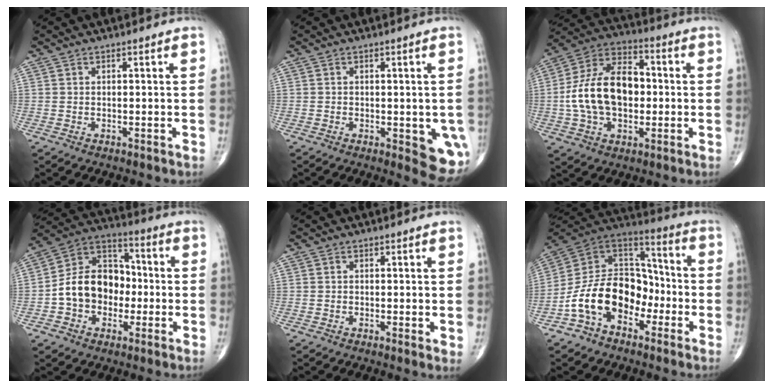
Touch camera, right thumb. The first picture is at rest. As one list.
[{"total": 7.2, "force": [-1.9, 2.9, 6.3], "torque": [-0.046, -0.010, -0.021]}, {"total": 17.5, "force": [-0.6, 11.0, 13.6], "torque": [-0.234, 0.033, -0.014]}, {"total": 14.3, "force": [-1.9, 11.0, 8.9], "torque": [-0.113, 0.045, -0.043]}, {"total": 1.3, "force": [0.0, 0.3, 1.2], "torque": [-0.019, -0.006, -0.004]}, {"total": 17.1, "force": [-6.1, 11.8, 10.6], "torque": [-0.155, 0.077, -0.121]}]